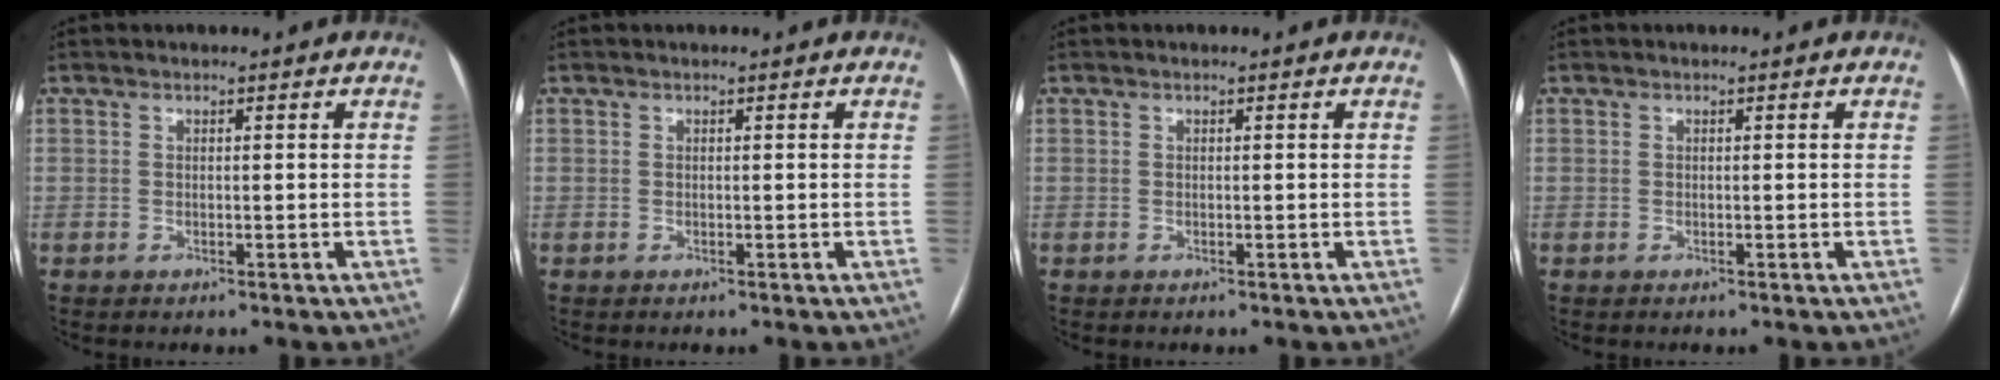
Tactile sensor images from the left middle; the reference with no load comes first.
{"total": 0.0}
{"total": 0.0}
{"total": 0.0}